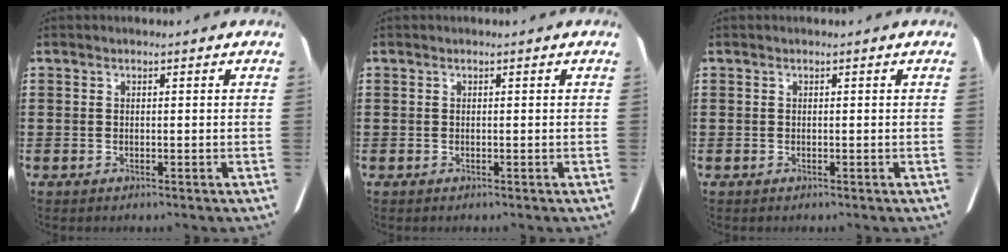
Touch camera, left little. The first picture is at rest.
{"total": 0.0}
{"total": 0.0}